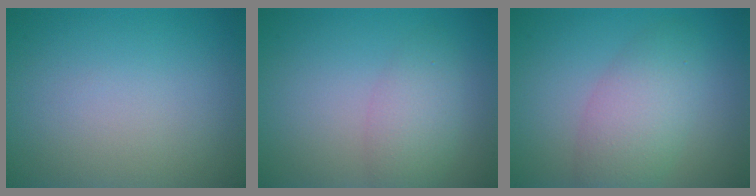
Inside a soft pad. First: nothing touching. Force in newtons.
{"total": 3.0, "press": 3.0, "slide": 0.0}
{"total": 4.6, "press": 4.6, "slide": 0.2}